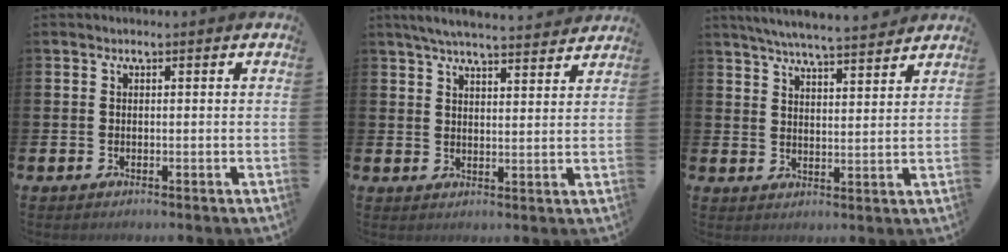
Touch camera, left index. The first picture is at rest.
{"total": 5.4, "force": [5.2, 0.3, 1.4], "torque": [-0.037, -0.027, 0.091]}
{"total": 5.7, "force": [5.6, -0.1, 1.3], "torque": [-0.039, -0.034, 0.098]}